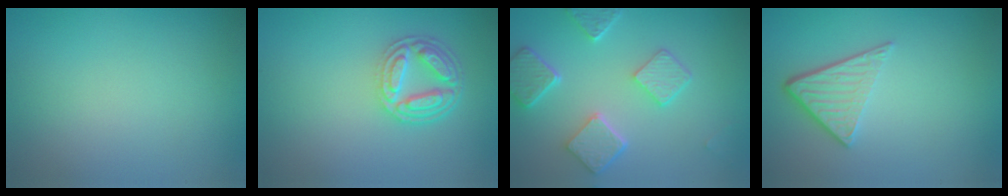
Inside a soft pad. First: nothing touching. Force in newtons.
{"total": 4.7, "press": 3.7, "slide": 3.0}
{"total": 5.1, "press": 4.0, "slide": 3.2}
{"total": 3.7, "press": 2.6, "slide": 2.7}